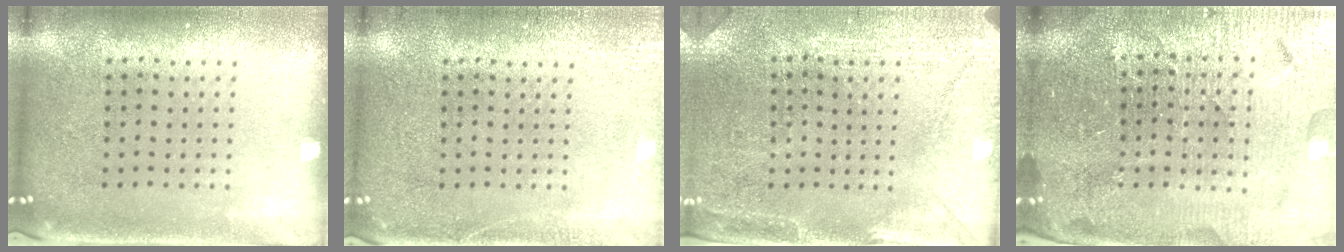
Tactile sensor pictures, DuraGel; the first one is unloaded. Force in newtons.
{"total": 2.3, "press": 2.3, "slide": 0.4}
{"total": 2.9, "press": 2.8, "slide": 0.7}
{"total": 5.1, "press": 4.7, "slide": 1.9}